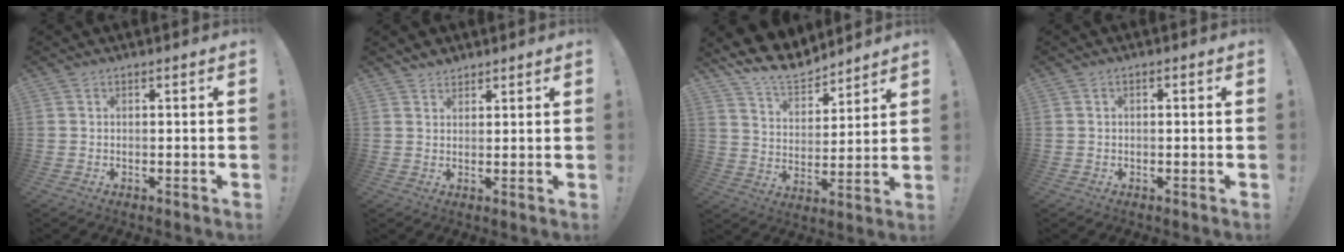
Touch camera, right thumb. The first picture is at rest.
{"total": 3.0, "force": [2.6, 1.4, 0.3], "torque": [0.006, -0.018, 0.048]}
{"total": 11.7, "force": [10.3, 4.5, 3.2], "torque": [-0.068, -0.084, 0.193]}
{"total": 0.9, "force": [-0.3, 0.6, 0.6], "torque": [-0.010, 0.004, -0.005]}